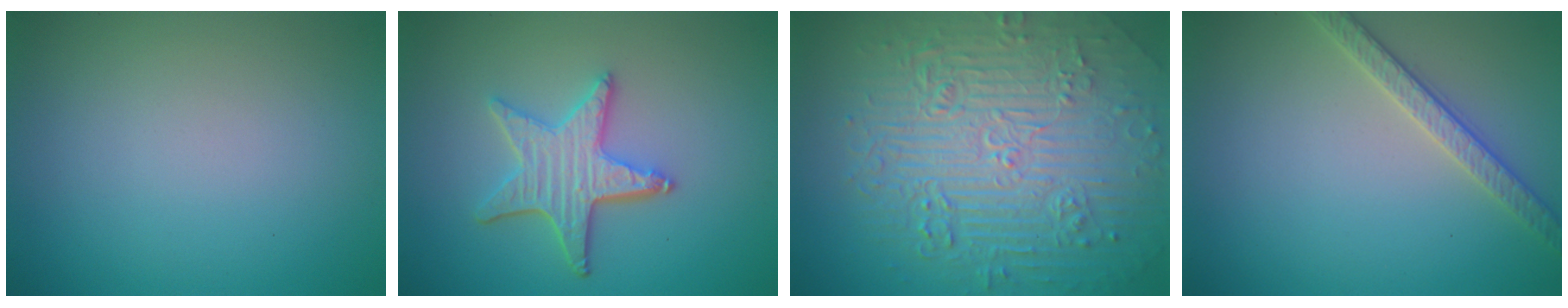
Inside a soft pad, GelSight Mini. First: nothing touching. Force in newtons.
{"total": 4.4, "press": 3.7, "slide": 2.4}
{"total": 11.0, "press": 7.3, "slide": 8.2}
{"total": 2.6, "press": 2.6, "slide": 0.5}